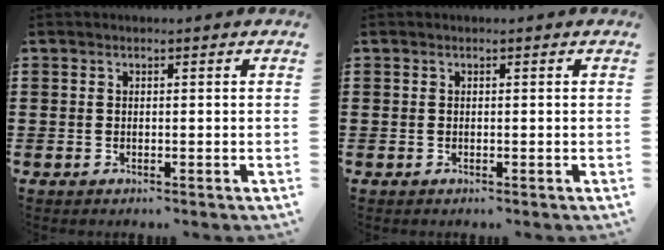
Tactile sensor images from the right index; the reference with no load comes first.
{"total": 0.0}